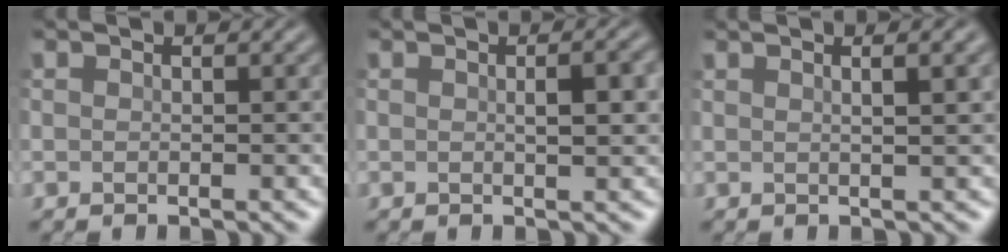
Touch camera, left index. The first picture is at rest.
{"total": 2.6, "force": [0.3, 0.6, 2.5], "torque": [-0.035, 0.004, 0.003]}
{"total": 5.7, "force": [2.5, 2.5, 4.5], "torque": [-0.029, 0.035, 0.002]}